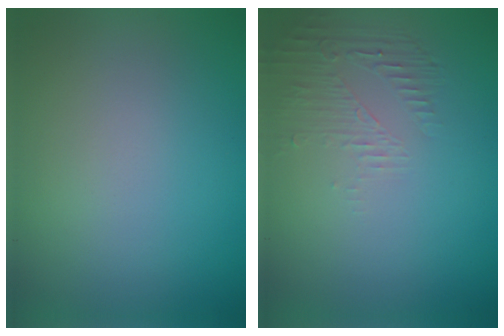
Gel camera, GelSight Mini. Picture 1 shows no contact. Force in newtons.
{"total": 1.6, "press": 0.4, "slide": 1.6}